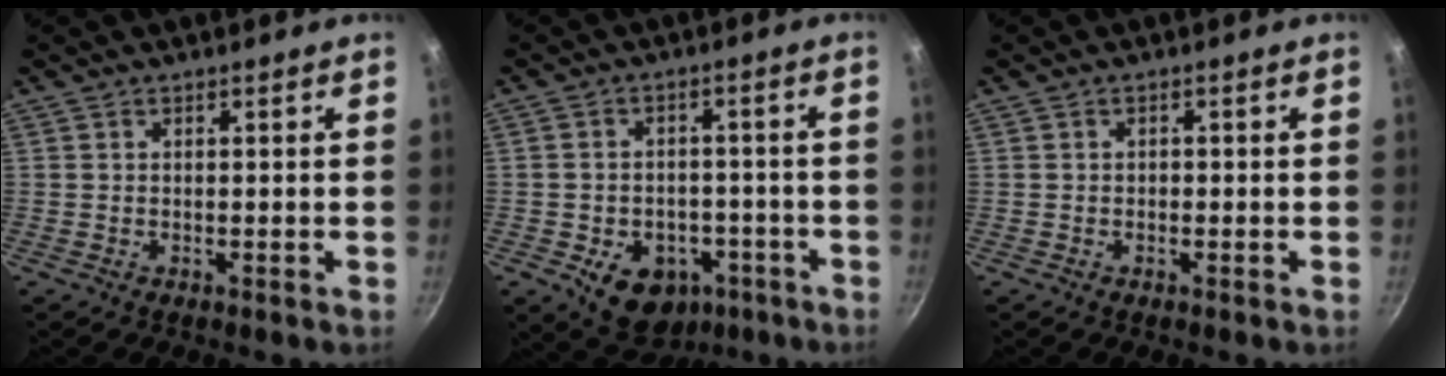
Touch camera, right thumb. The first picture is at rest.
{"total": 12.3, "force": [-5.1, 9.1, 6.4], "torque": [-0.058, 0.029, -0.058]}
{"total": 0.7, "force": [-0.3, 0.5, 0.4], "torque": [-0.005, 0.004, -0.003]}